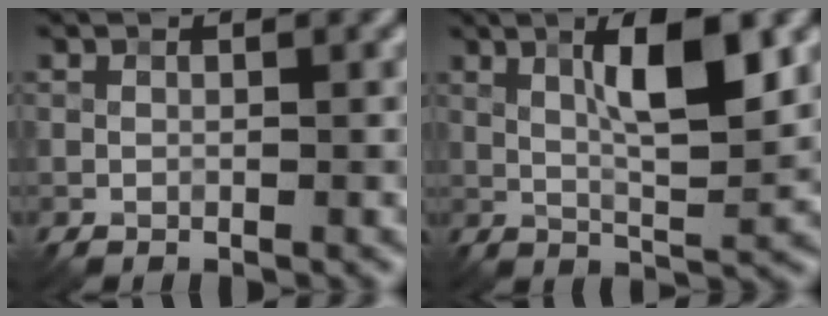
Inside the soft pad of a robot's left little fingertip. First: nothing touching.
{"total": 6.9, "force": [2.2, 1.4, 6.4], "torque": [-0.104, 0.003, 0.038]}